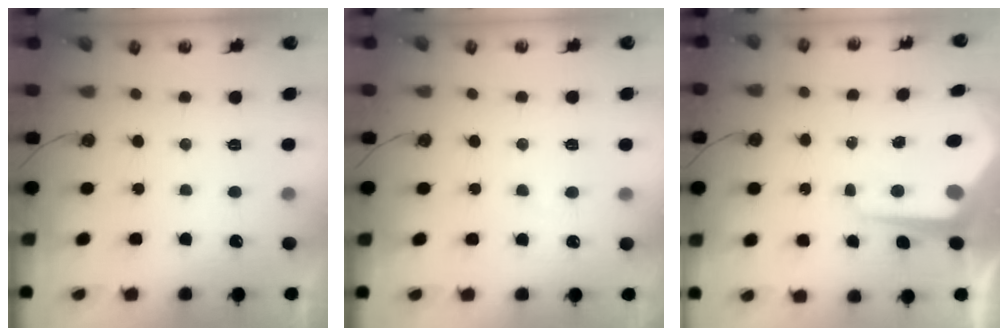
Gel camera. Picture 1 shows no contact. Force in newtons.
{"total": 5.7, "press": 5.6, "slide": 0.7}
{"total": 8.8, "press": 8.7, "slide": 0.9}